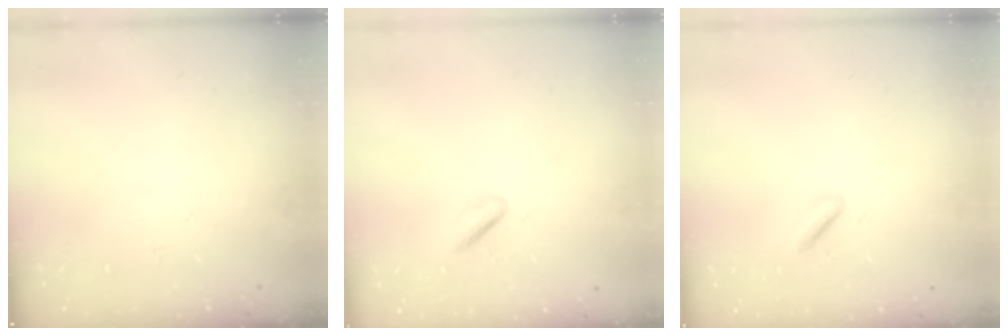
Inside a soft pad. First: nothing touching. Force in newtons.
{"total": 1.5, "press": 1.1, "slide": 0.9}
{"total": 1.5, "press": 1.3, "slide": 0.7}